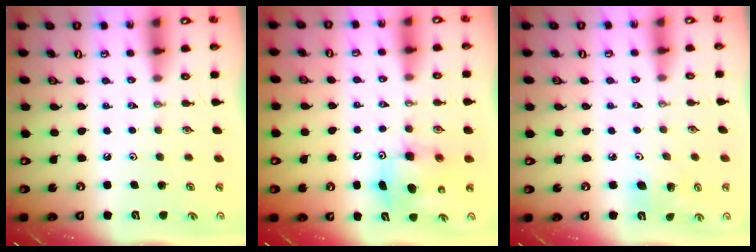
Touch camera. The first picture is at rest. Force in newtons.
{"total": 7.9, "press": 7.6, "slide": 2.2}
{"total": 6.5, "press": 6.4, "slide": 1.2}